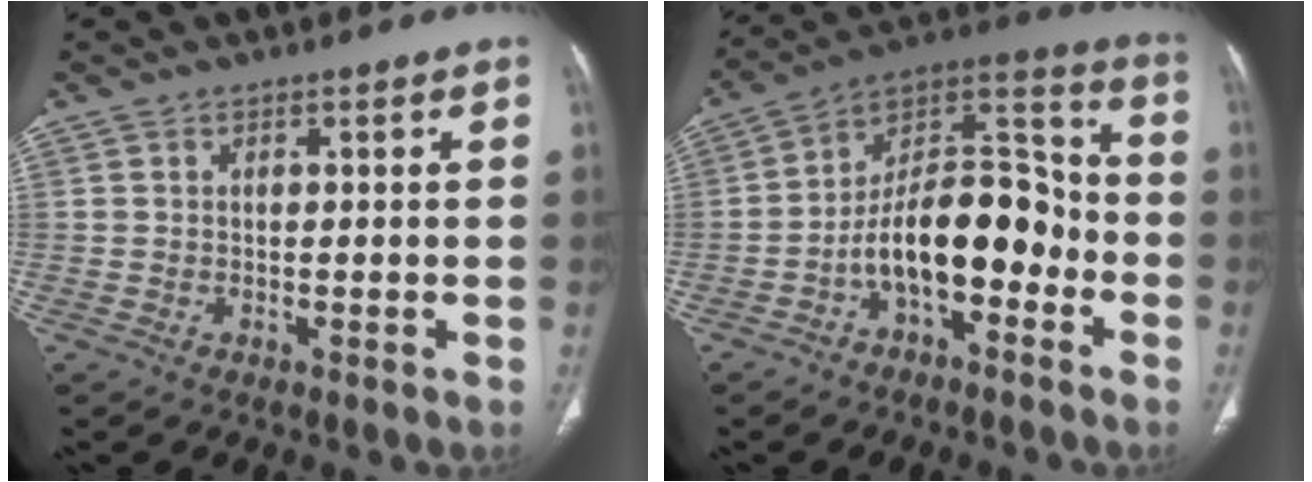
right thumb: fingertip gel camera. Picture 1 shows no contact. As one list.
[{"total": 16.5, "force": [-5.3, 8.7, 13.0], "torque": [-0.187, 0.077, -0.091]}]